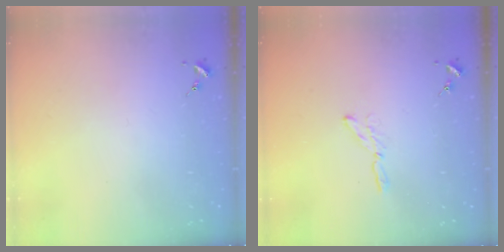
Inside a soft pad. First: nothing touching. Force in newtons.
{"total": 3.9, "press": 3.9, "slide": 0.3}